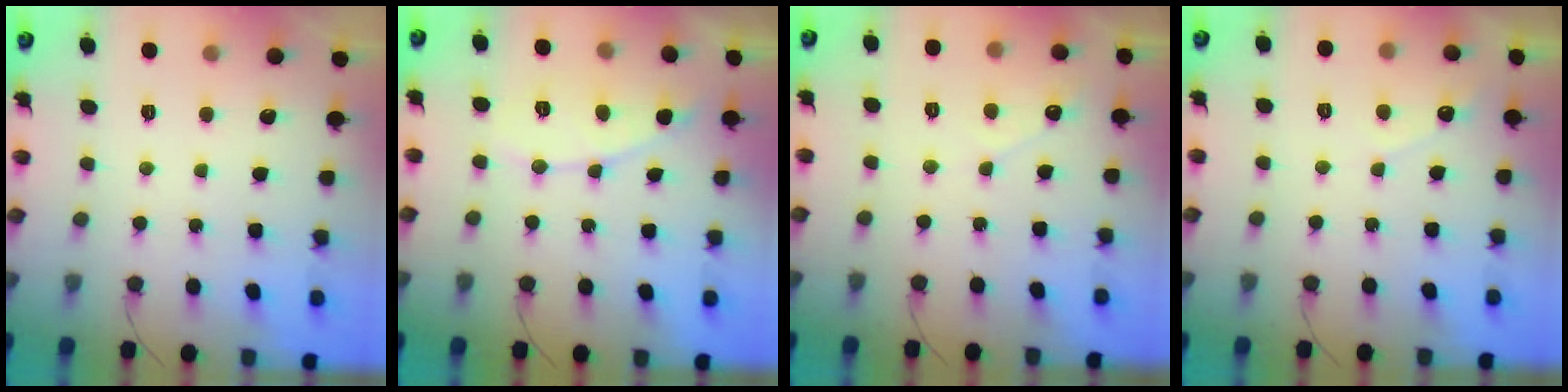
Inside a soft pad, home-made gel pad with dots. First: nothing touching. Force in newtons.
{"total": 6.9, "press": 6.9, "slide": 0.3}
{"total": 2.5, "press": 2.5, "slide": 0.1}
{"total": 2.5, "press": 2.5, "slide": 0.1}